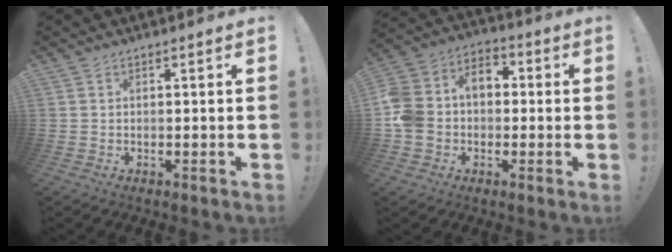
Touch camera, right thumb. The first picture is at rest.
{"total": 12.1, "force": [-0.7, 10.2, 6.4], "torque": [-0.126, 0.026, -0.008]}